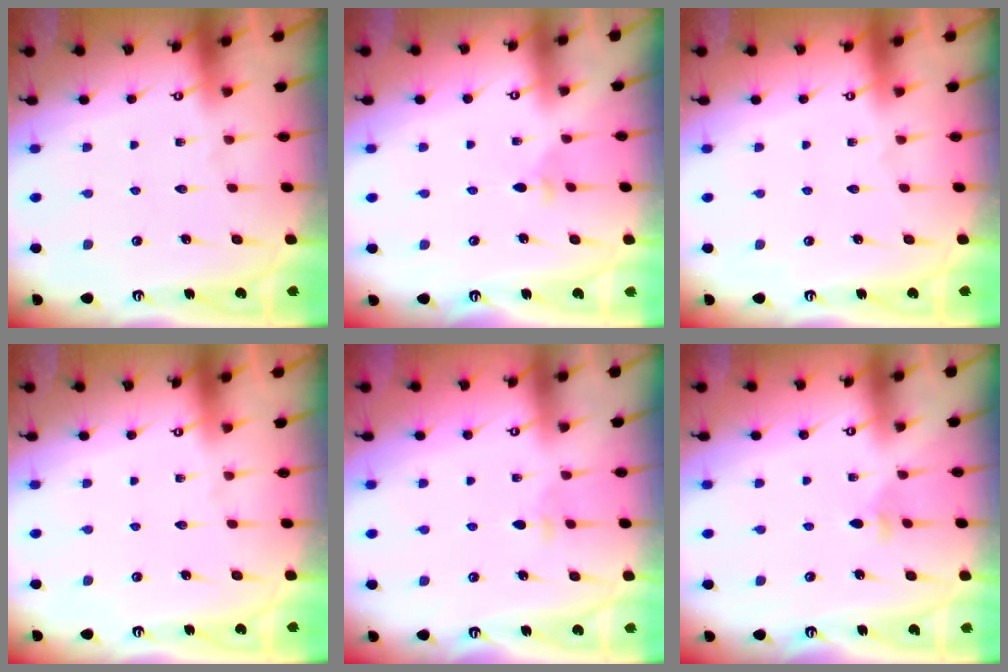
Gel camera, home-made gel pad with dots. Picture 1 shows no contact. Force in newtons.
{"total": 2.9, "press": 2.8, "slide": 0.6}
{"total": 0.0}
{"total": 0.0}
{"total": 3.6, "press": 3.5, "slide": 0.7}
{"total": 2.5, "press": 2.4, "slide": 0.6}